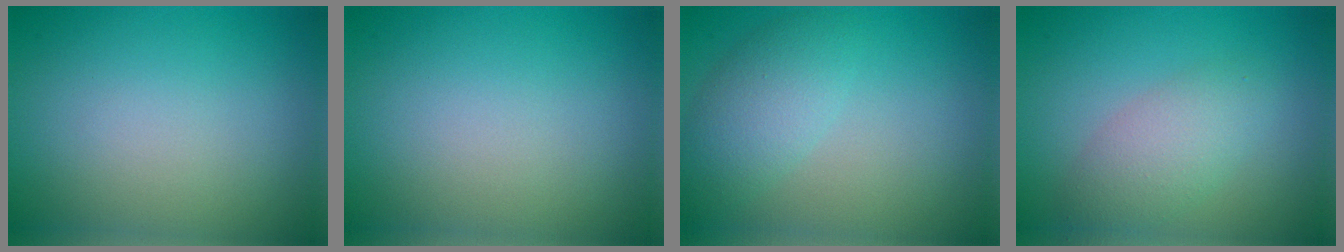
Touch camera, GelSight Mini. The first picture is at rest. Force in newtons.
{"total": 0.0}
{"total": 3.6, "press": 3.6, "slide": 0.1}
{"total": 3.4, "press": 3.4, "slide": 0.3}